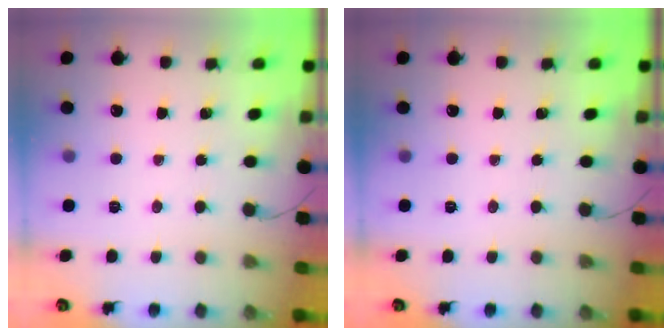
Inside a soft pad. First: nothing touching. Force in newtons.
{"total": 0.0}